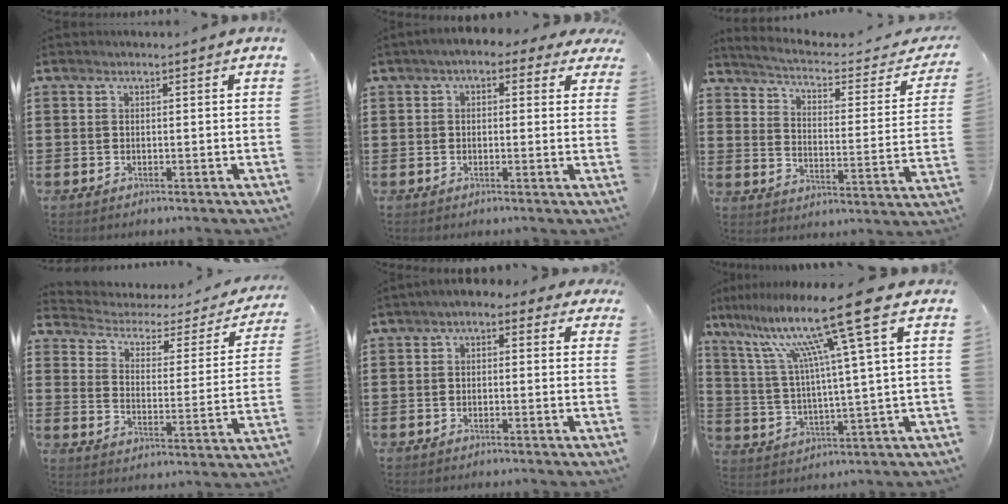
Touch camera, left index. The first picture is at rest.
{"total": 2.6, "force": [1.0, 1.4, 1.9], "torque": [-0.042, 0.008, 0.015]}
{"total": 3.2, "force": [2.7, 0.2, 1.7], "torque": [-0.054, -0.028, 0.036]}
{"total": 2.4, "force": [1.8, 1.3, 1.0], "torque": [-0.037, -0.018, 0.020]}
{"total": 1.9, "force": [-1.3, 0.9, 1.0], "torque": [-0.028, 0.006, -0.033]}
{"total": 15.8, "force": [8.7, -0.5, 13.2], "torque": [-0.275, -0.034, 0.126]}